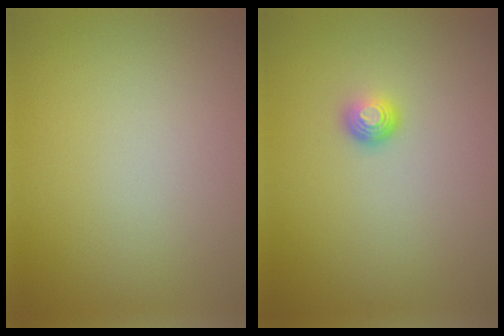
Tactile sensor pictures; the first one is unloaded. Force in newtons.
{"total": 1.6, "press": 1.0, "slide": 1.3}